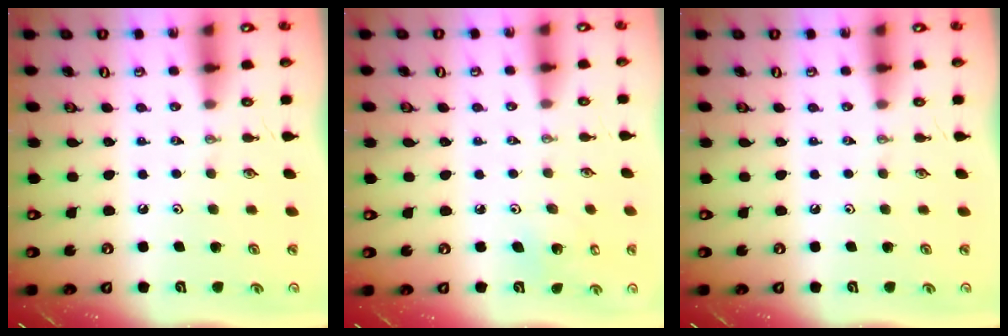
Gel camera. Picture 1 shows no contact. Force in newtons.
{"total": 4.2, "press": 4.2, "slide": 0.3}
{"total": 0.0}